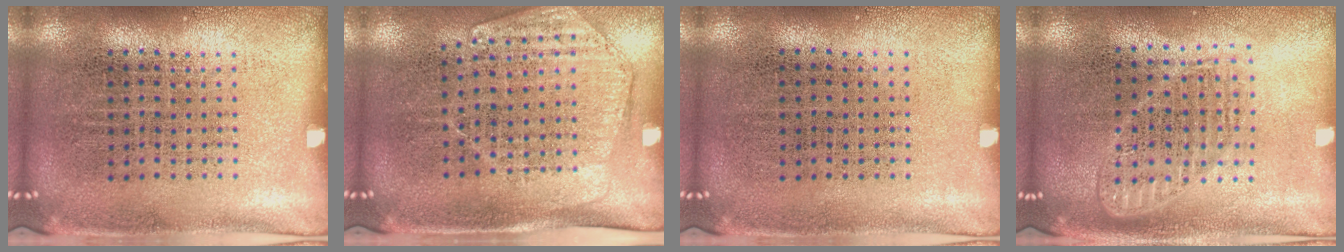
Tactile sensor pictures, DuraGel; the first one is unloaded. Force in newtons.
{"total": 1.6, "press": 1.4, "slide": 0.8}
{"total": 0.0}
{"total": 1.6, "press": 1.4, "slide": 0.8}